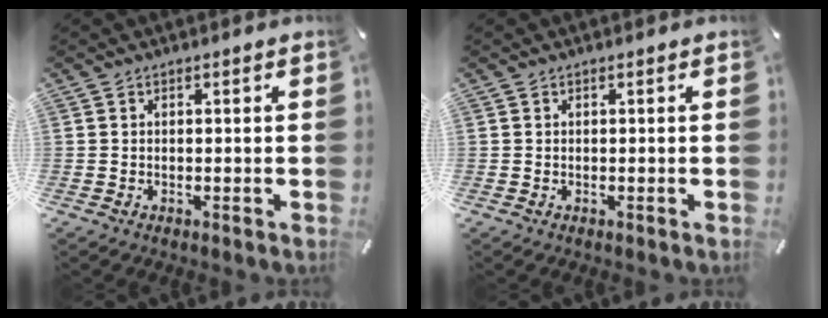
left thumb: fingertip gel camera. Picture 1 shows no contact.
{"total": 0.0}